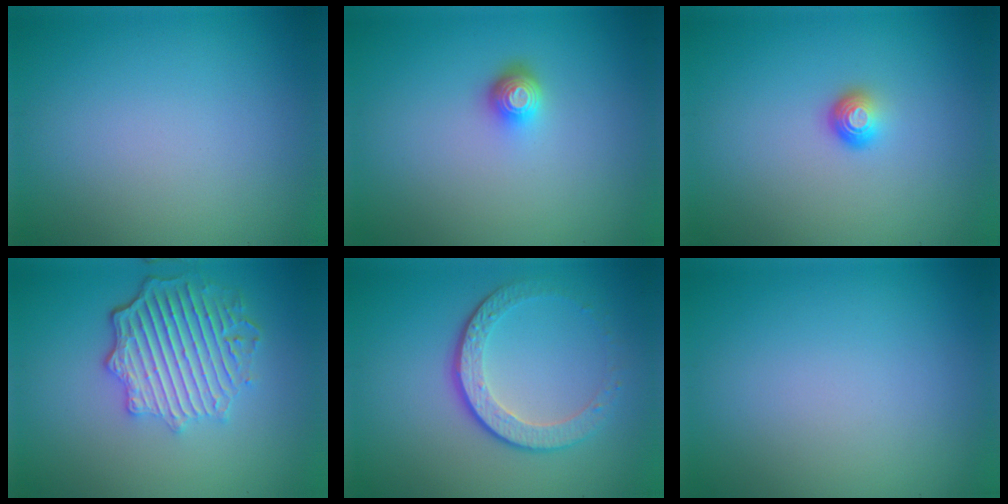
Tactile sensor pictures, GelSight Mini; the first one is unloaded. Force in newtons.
{"total": 1.7, "press": 1.3, "slide": 1.2}
{"total": 1.4, "press": 1.0, "slide": 1.0}
{"total": 5.9, "press": 4.6, "slide": 3.7}
{"total": 4.3, "press": 3.0, "slide": 3.1}
{"total": 0.0}